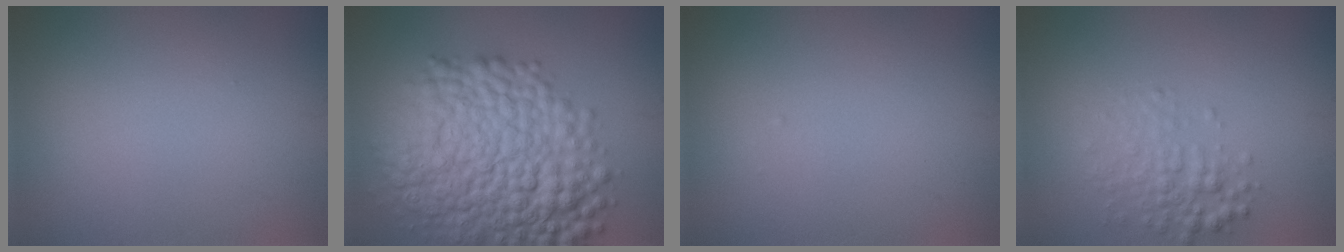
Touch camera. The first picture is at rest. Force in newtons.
{"total": 12.1, "press": 12.1, "slide": 0.0}
{"total": 0.0}
{"total": 2.7, "press": 2.7, "slide": 0.1}